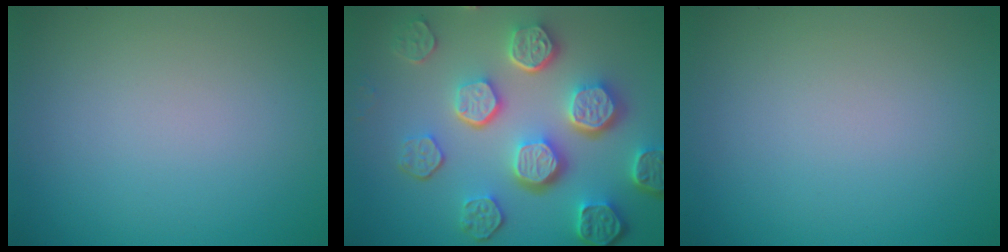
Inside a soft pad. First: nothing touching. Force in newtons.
{"total": 8.5, "press": 6.2, "slide": 5.8}
{"total": 0.0}